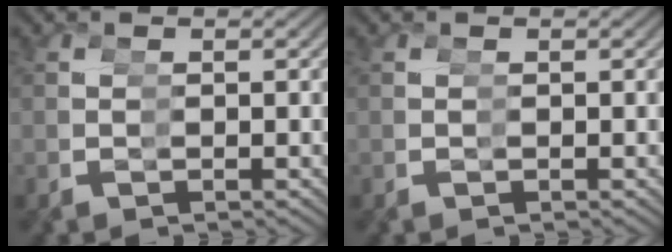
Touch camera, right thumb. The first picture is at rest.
{"total": 0.0}